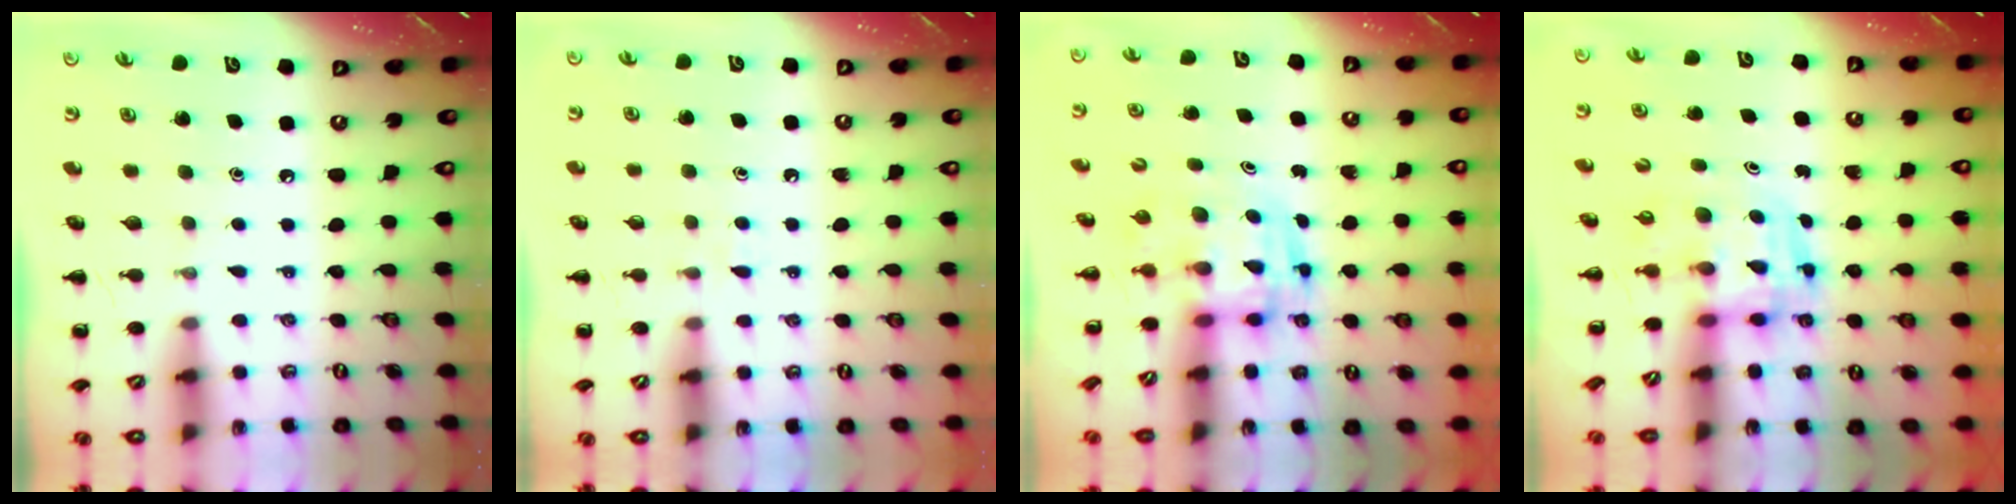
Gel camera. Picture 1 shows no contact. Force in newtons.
{"total": 3.5, "press": 3.3, "slide": 1.2}
{"total": 2.8, "press": 2.8, "slide": 0.5}
{"total": 3.7, "press": 3.7, "slide": 0.6}